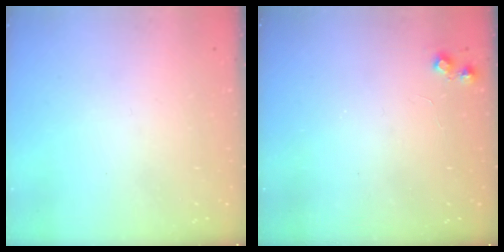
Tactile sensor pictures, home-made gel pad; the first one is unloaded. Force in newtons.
{"total": 4.6, "press": 4.5, "slide": 0.7}